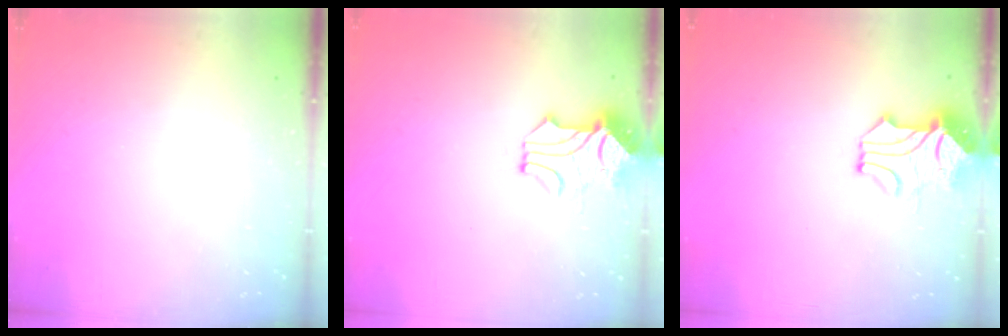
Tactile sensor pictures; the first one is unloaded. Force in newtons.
{"total": 2.0, "press": 1.7, "slide": 0.9}
{"total": 2.5, "press": 2.2, "slide": 1.2}